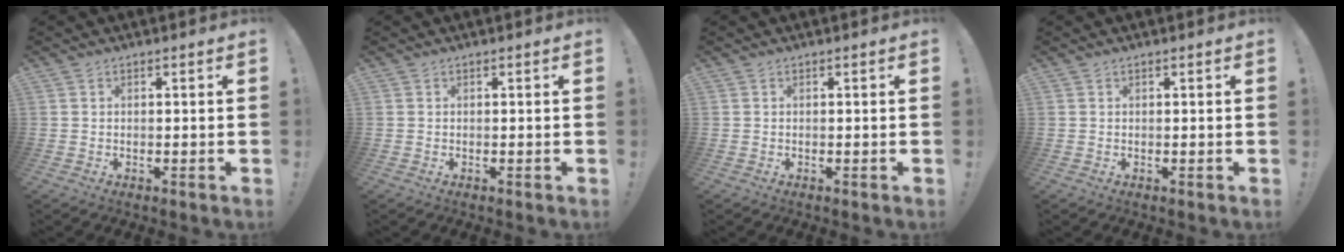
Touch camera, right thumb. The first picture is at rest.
{"total": 0.0}
{"total": 0.0}
{"total": 0.0}